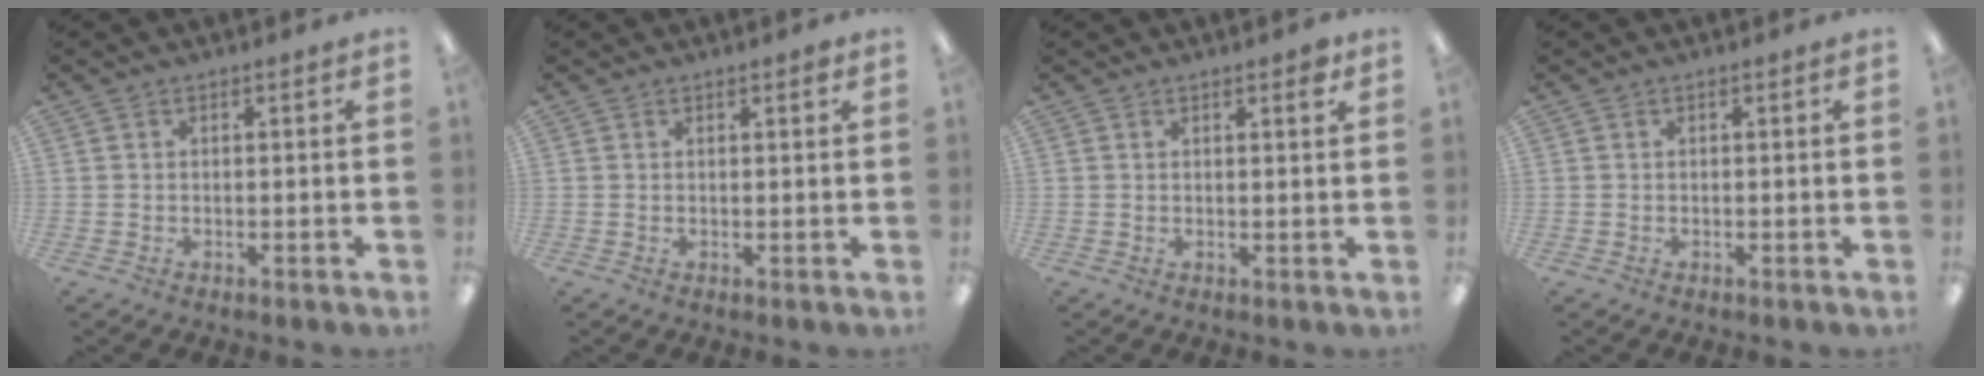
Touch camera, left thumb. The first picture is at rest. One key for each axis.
{"total": 0.9, "fx": 0.8, "fy": 0.1, "fz": 0.4, "tx": -0.001, "ty": -0.003, "tz": 0.013}
{"total": 1.8, "fx": 1.4, "fy": 0.3, "fz": 1.1, "tx": -0.008, "ty": -0.006, "tz": 0.021}
{"total": 0.0}